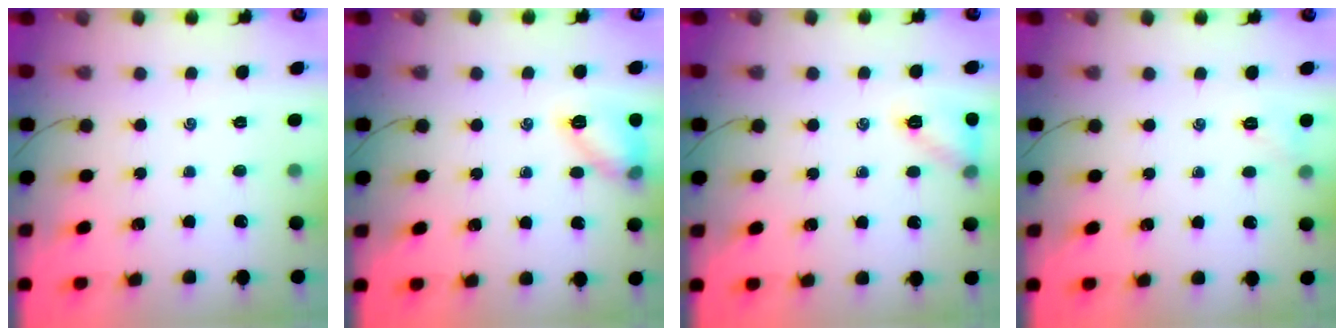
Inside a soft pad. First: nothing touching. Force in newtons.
{"total": 10.5, "press": 10.5, "slide": 0.4}
{"total": 9.4, "press": 9.4, "slide": 0.7}
{"total": 5.7, "press": 5.5, "slide": 1.5}